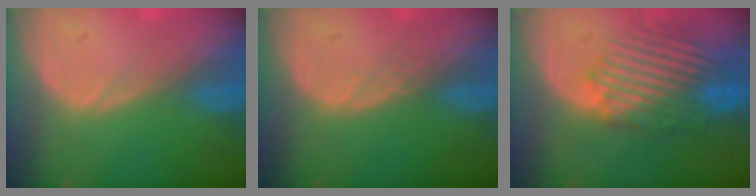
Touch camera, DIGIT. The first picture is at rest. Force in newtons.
{"total": 1.0, "press": 1.0, "slide": 0.1}
{"total": 10.3, "press": 9.3, "slide": 4.4}